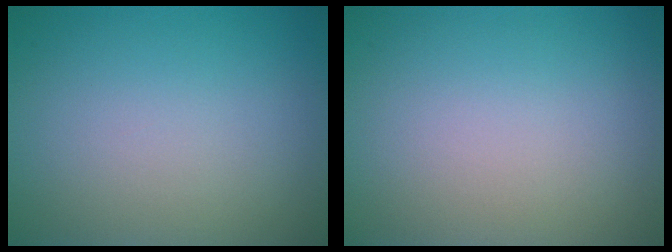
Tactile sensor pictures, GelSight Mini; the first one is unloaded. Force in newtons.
{"total": 0.0}